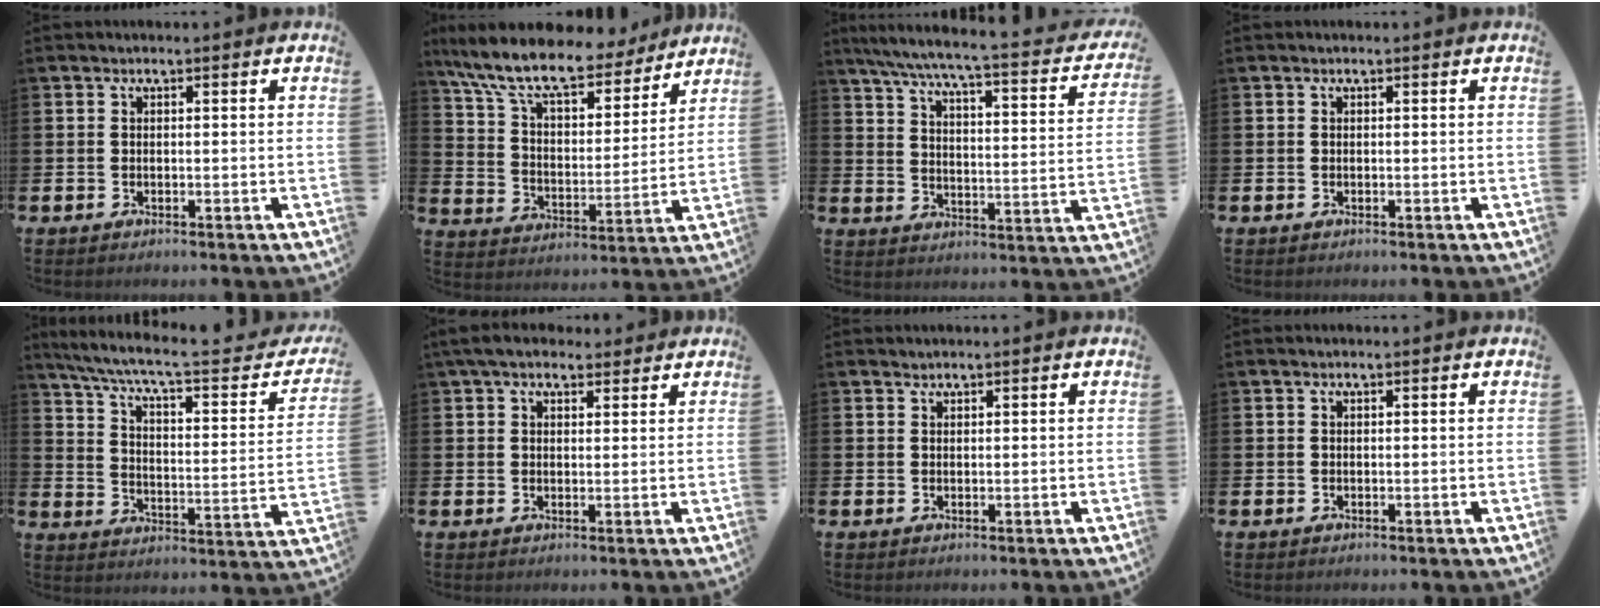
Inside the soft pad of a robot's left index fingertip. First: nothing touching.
{"total": 11.3, "force": [9.7, 3.1, 4.9], "torque": [-0.129, -0.056, 0.167]}
{"total": 6.2, "force": [5.2, 0.5, 3.4], "torque": [-0.085, -0.045, 0.080]}
{"total": 0.0}
{"total": 7.1, "force": [5.6, 1.2, 4.2], "torque": [-0.102, -0.040, 0.085]}
{"total": 4.6, "force": [3.8, 1.9, 1.7], "torque": [-0.030, -0.009, 0.068]}
{"total": 0.8, "force": [0.8, 0.1, -0.1], "torque": [0.002, 0.000, 0.016]}
{"total": 0.0}